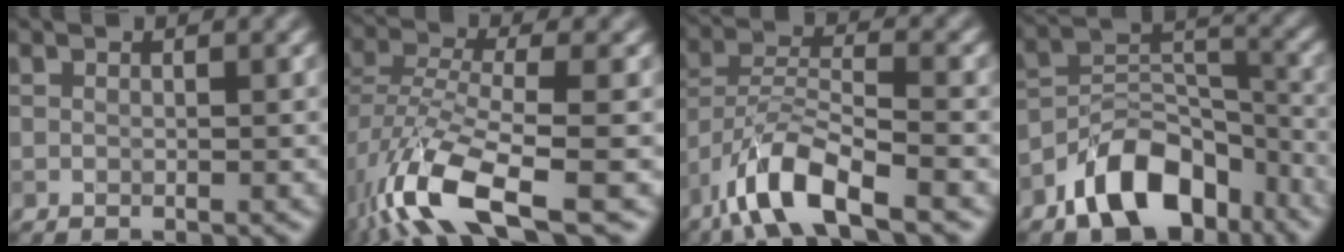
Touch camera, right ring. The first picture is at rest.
{"total": 9.5, "force": [-5.1, 3.3, 7.3], "torque": [-0.150, -0.001, -0.107]}
{"total": 7.5, "force": [-5.0, 2.1, 5.1], "torque": [-0.091, 0.002, -0.097]}
{"total": 8.8, "force": [-5.5, 5.1, 4.6], "torque": [-0.063, 0.004, -0.106]}